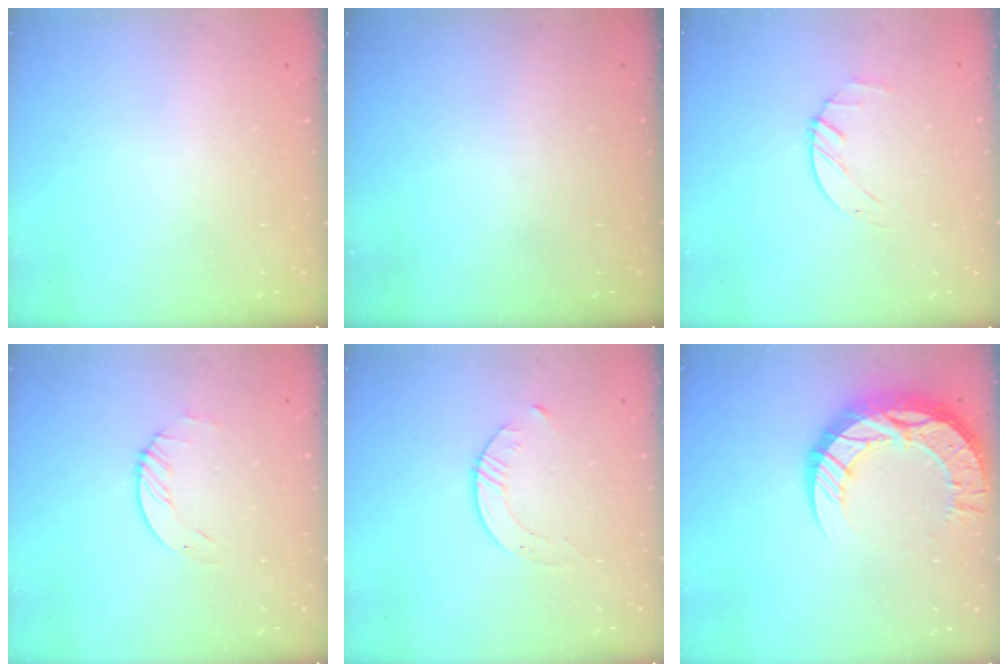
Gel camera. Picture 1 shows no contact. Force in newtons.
{"total": 0.0}
{"total": 1.9, "press": 1.9, "slide": 0.3}
{"total": 1.7, "press": 1.7, "slide": 0.2}
{"total": 4.2, "press": 4.2, "slide": 0.5}
{"total": 18.2, "press": 18.2, "slide": 1.4}